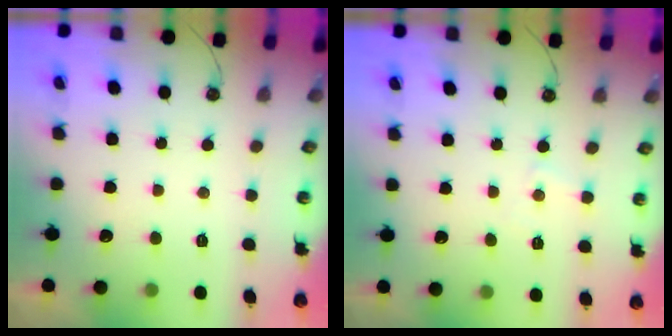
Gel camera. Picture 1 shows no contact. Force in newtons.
{"total": 3.8, "press": 3.7, "slide": 0.5}